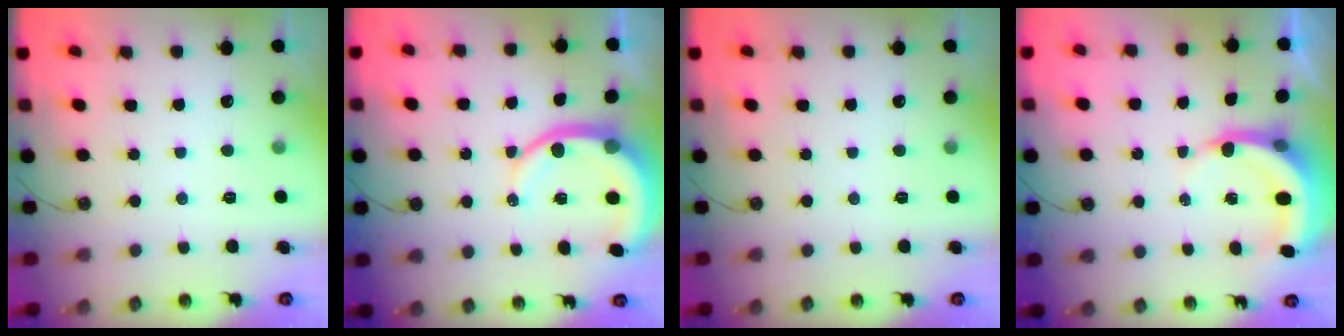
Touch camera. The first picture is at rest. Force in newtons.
{"total": 10.7, "press": 10.6, "slide": 1.5}
{"total": 0.0}
{"total": 5.5, "press": 5.5, "slide": 0.9}